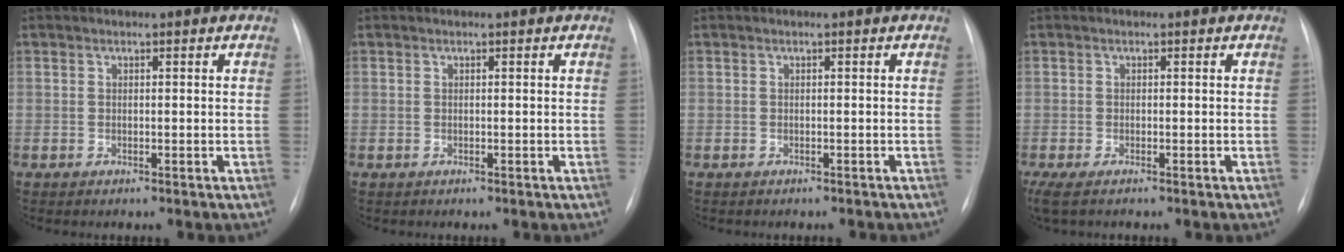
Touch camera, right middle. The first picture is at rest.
{"total": 0.0}
{"total": 1.9, "force": [-1.7, 0.4, 0.7], "torque": [-0.011, -0.003, -0.017]}
{"total": 3.6, "force": [-2.6, 0.8, 2.3], "torque": [-0.044, -0.011, -0.042]}